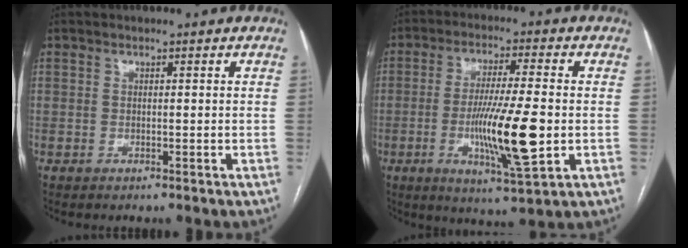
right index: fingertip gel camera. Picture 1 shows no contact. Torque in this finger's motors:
{"motor_torque": [0.79, -0.09, 0.80, 0.19]}